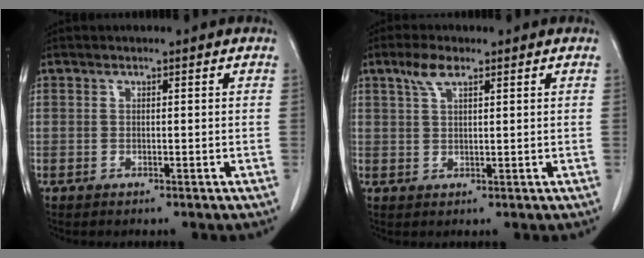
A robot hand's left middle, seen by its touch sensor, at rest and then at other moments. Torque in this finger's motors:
{"motor_torque": [0.53, -0.34, -0.08, -0.01]}